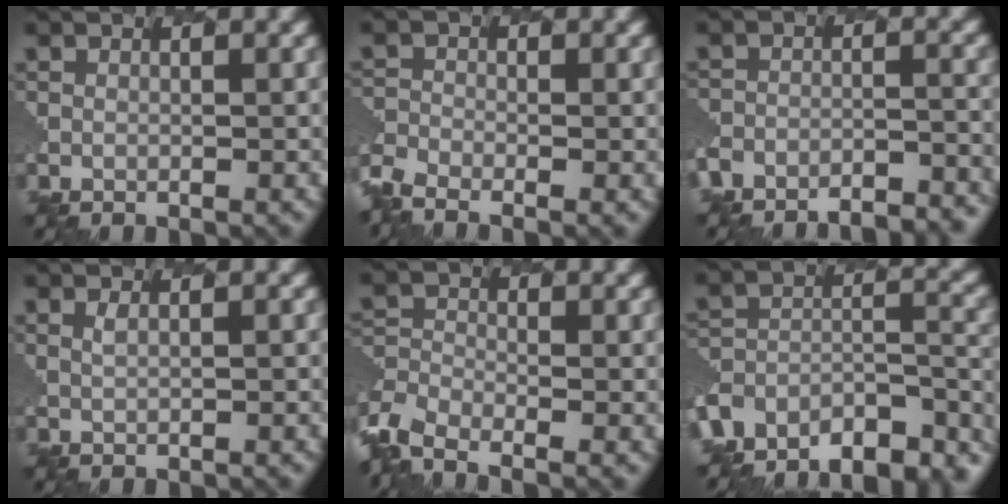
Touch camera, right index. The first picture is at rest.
{"total": 5.6, "force": [-4.9, 1.5, 2.3], "torque": [-0.062, -0.015, -0.086]}
{"total": 11.5, "force": [-11.1, 3.0, 0.9], "torque": [0.001, 0.015, -0.132]}
{"total": 0.7, "force": [0.5, 0.3, 0.5], "torque": [-0.016, 0.003, 0.007]}
{"total": 6.0, "force": [-4.9, 2.5, 2.3], "torque": [-0.057, -0.006, -0.100]}
{"total": 9.9, "force": [-8.5, 4.3, 2.7], "torque": [-0.064, -0.006, -0.129]}